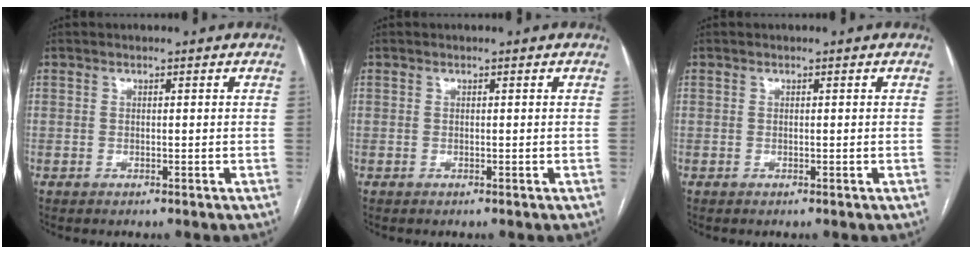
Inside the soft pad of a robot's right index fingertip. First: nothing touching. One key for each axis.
{"total": 0.0}
{"total": 0.0}